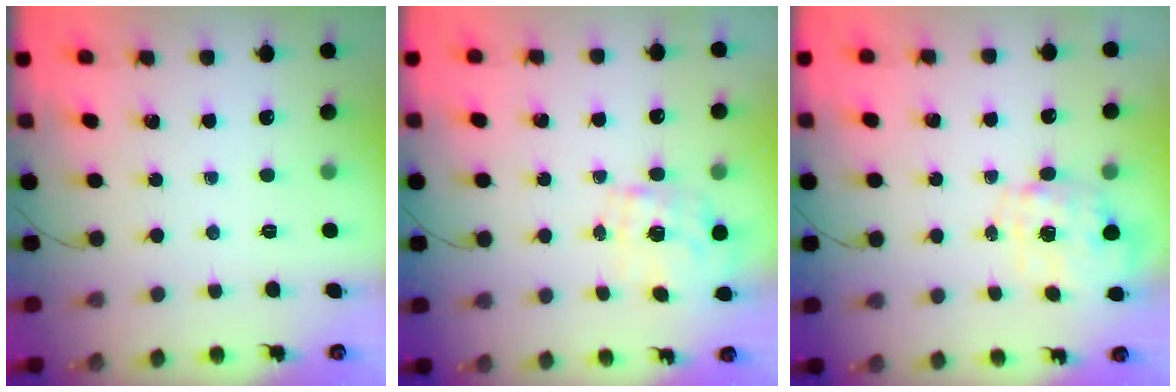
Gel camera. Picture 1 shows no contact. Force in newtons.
{"total": 2.2, "press": 2.2, "slide": 0.4}
{"total": 2.8, "press": 2.7, "slide": 0.9}